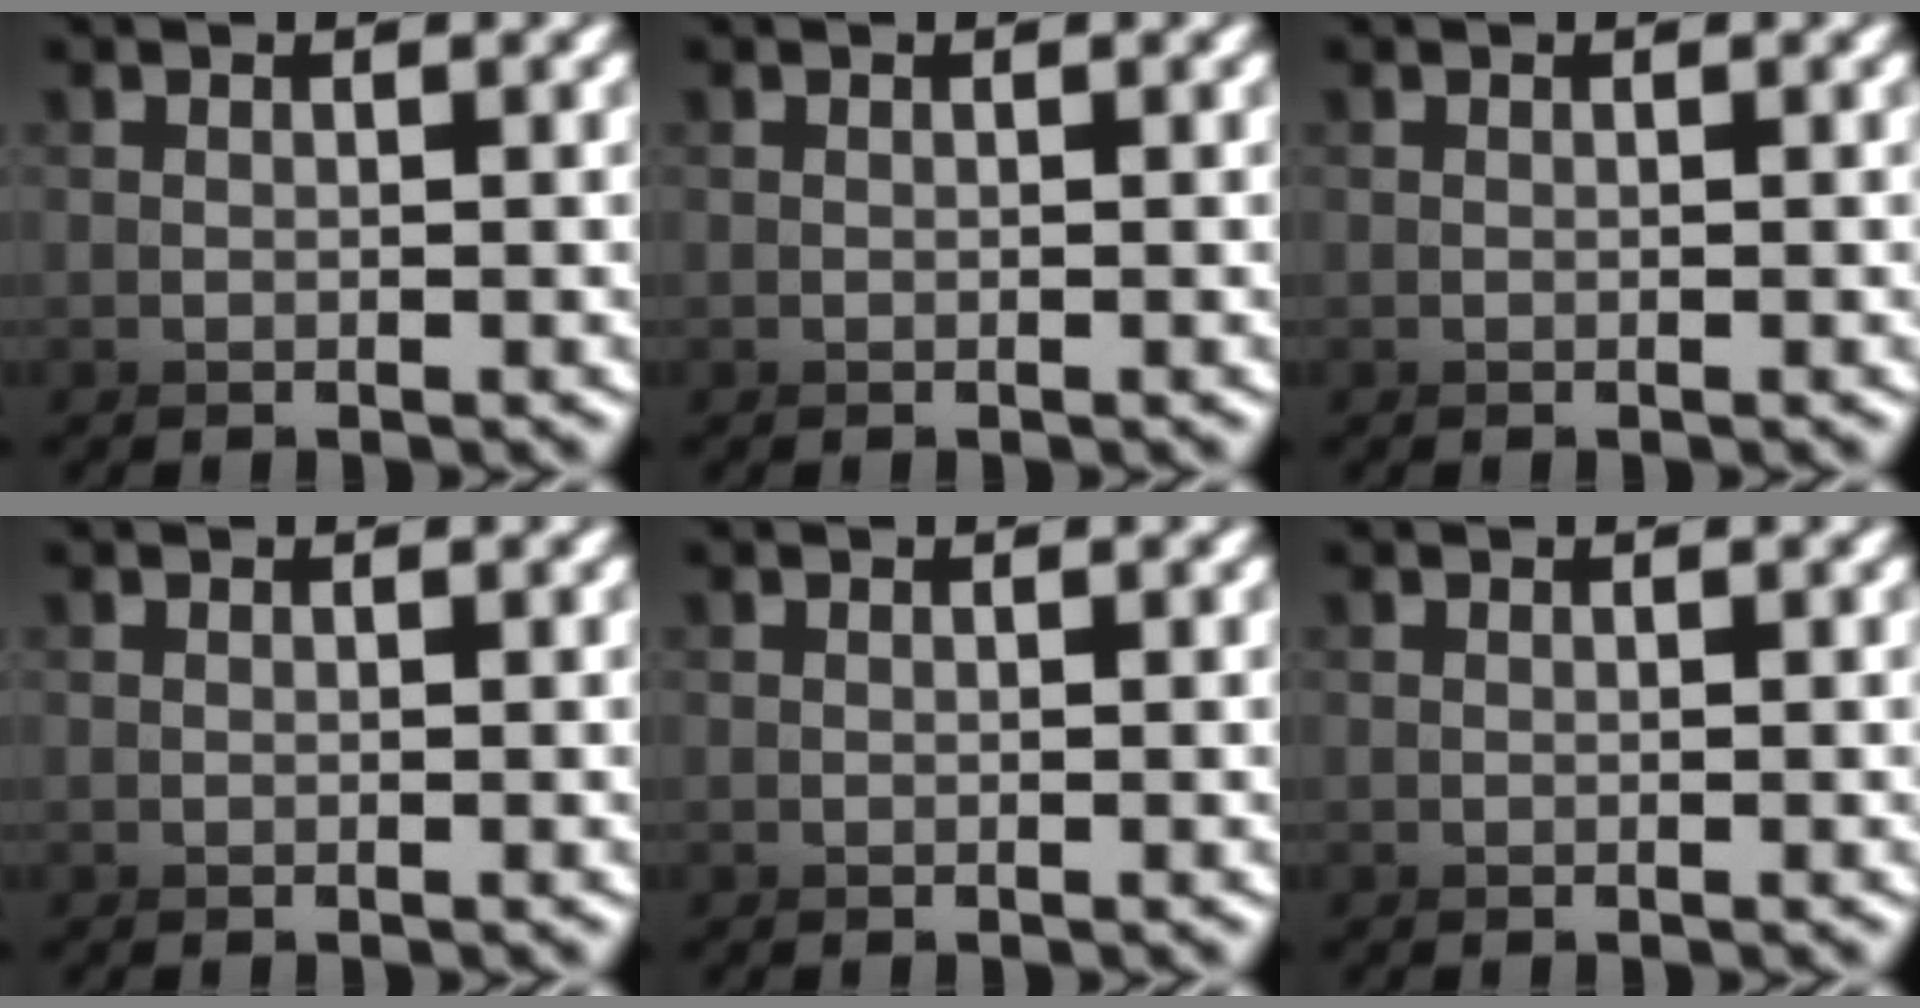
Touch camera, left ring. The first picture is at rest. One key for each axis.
{"total": 0.0}
{"total": 0.0}
{"total": 0.0}
{"total": 0.0}
{"total": 0.0}